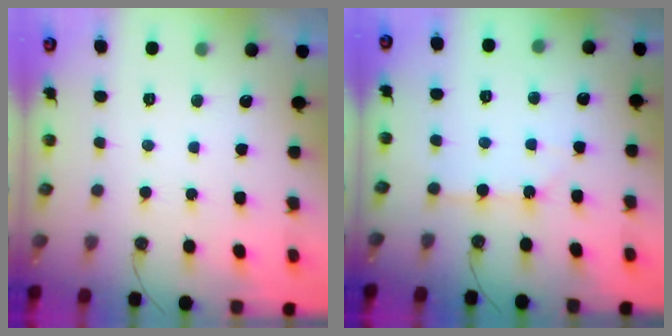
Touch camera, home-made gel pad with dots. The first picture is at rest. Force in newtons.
{"total": 3.8, "press": 3.8, "slide": 0.6}